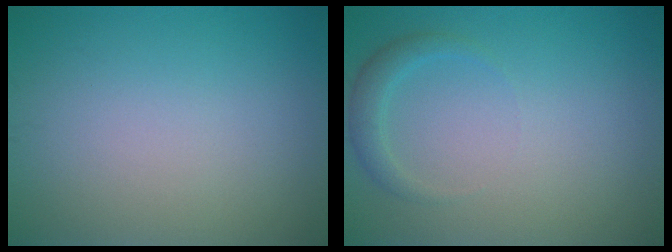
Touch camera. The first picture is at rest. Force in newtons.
{"total": 1.7, "press": 1.7, "slide": 0.1}